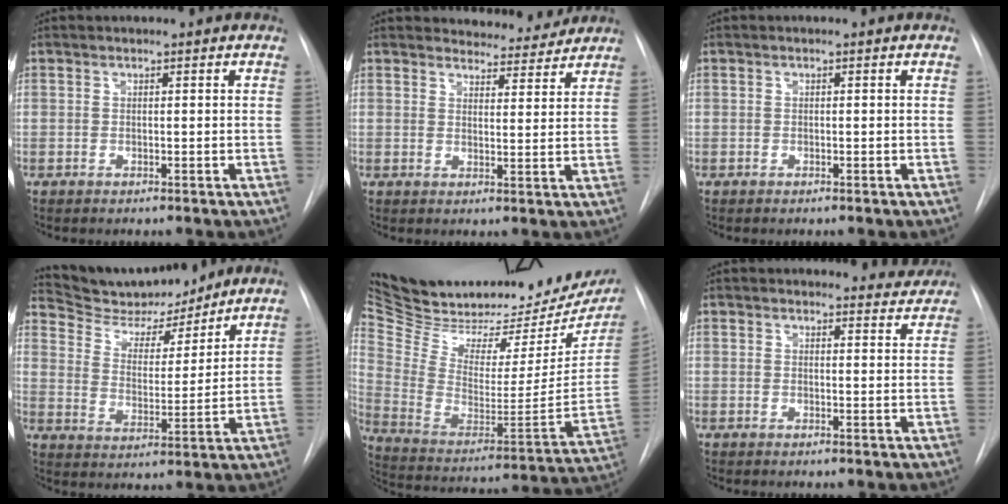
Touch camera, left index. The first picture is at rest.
{"total": 6.2, "force": [6.1, 1.2, 0.0], "torque": [0.006, -0.010, 0.074]}
{"total": 0.0}
{"total": 13.1, "force": [12.4, 3.1, 3.2], "torque": [-0.055, -0.003, 0.206]}
{"total": 34.3, "force": [28.6, 8.7, 16.8], "torque": [-0.303, -0.057, 0.413]}
{"total": 6.9, "force": [6.8, 1.5, 0.2], "torque": [0.020, -0.010, 0.057]}